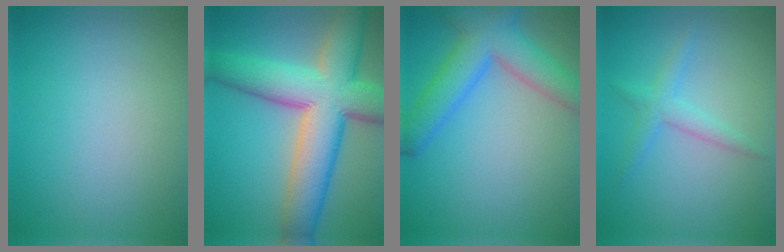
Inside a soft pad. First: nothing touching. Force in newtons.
{"total": 11.8, "press": 11.8, "slide": 0.5}
{"total": 6.7, "press": 6.7, "slide": 0.2}
{"total": 2.0, "press": 2.0, "slide": 0.1}